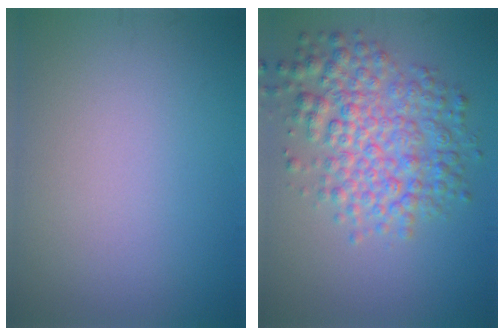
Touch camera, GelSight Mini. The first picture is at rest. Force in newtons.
{"total": 6.3, "press": 6.3, "slide": 0.1}